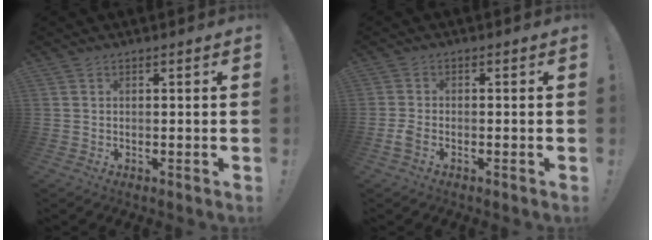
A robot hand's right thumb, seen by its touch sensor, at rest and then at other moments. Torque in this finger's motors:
{"motor_torque": [0.59, 0.38, 0.23, -0.28, 0.00]}